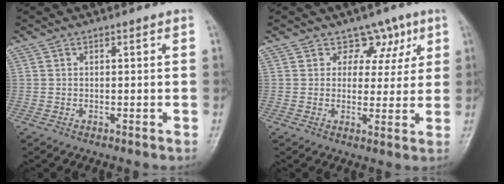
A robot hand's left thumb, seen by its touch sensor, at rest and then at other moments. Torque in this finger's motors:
{"motor_torque": [0.13, 0.12, -0.29, -0.39, 0.02]}